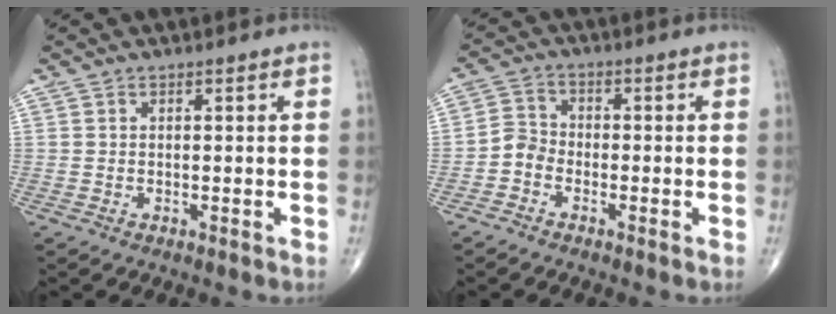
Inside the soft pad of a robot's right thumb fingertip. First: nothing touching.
{"total": 3.7, "force": [-2.0, 2.8, 1.4], "torque": [-0.016, 0.015, -0.051]}